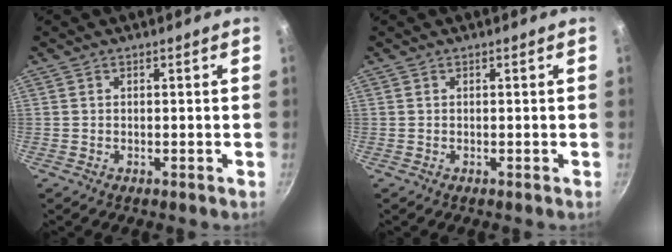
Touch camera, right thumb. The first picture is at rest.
{"total": 0.0}